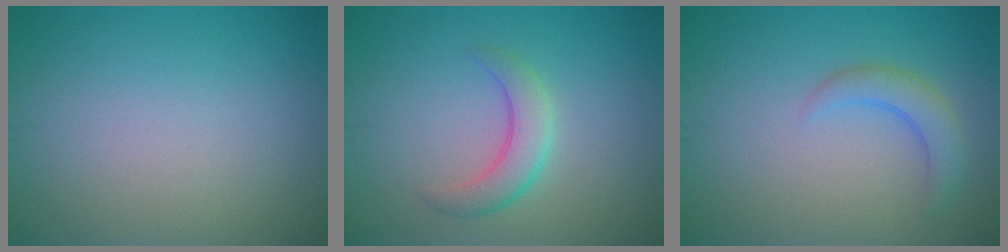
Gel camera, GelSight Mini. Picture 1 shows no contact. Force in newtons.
{"total": 3.1, "press": 3.1, "slide": 0.0}
{"total": 2.6, "press": 2.5, "slide": 0.3}